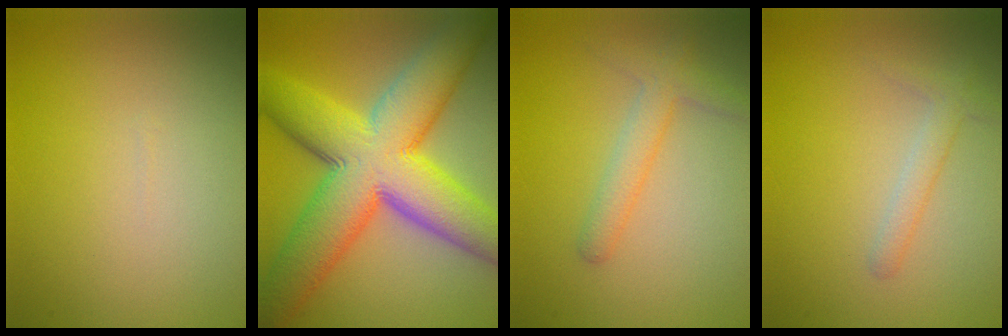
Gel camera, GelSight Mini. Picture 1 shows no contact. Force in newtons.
{"total": 13.9, "press": 13.9, "slide": 0.3}
{"total": 2.5, "press": 2.5, "slide": 0.1}
{"total": 1.6, "press": 1.6, "slide": 0.1}